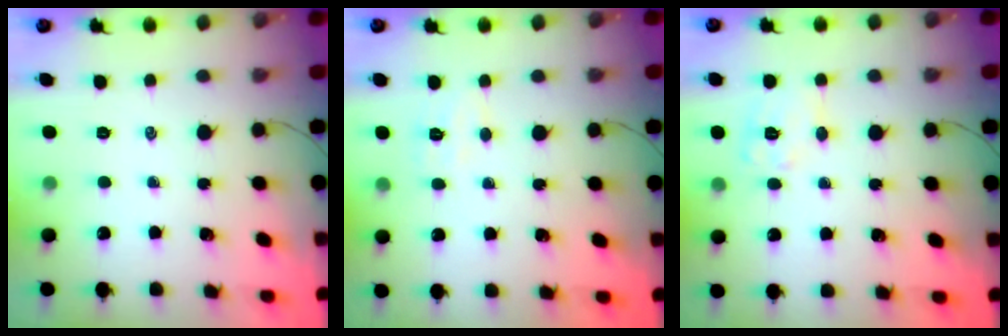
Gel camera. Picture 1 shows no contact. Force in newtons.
{"total": 4.8, "press": 4.7, "slide": 1.0}
{"total": 8.0, "press": 8.0, "slide": 0.6}